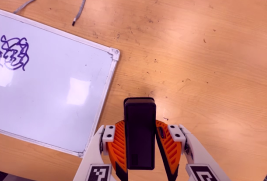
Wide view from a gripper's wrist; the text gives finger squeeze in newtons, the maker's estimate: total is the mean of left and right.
{"total": 5.3, "left": 4.2, "right": 6.4}